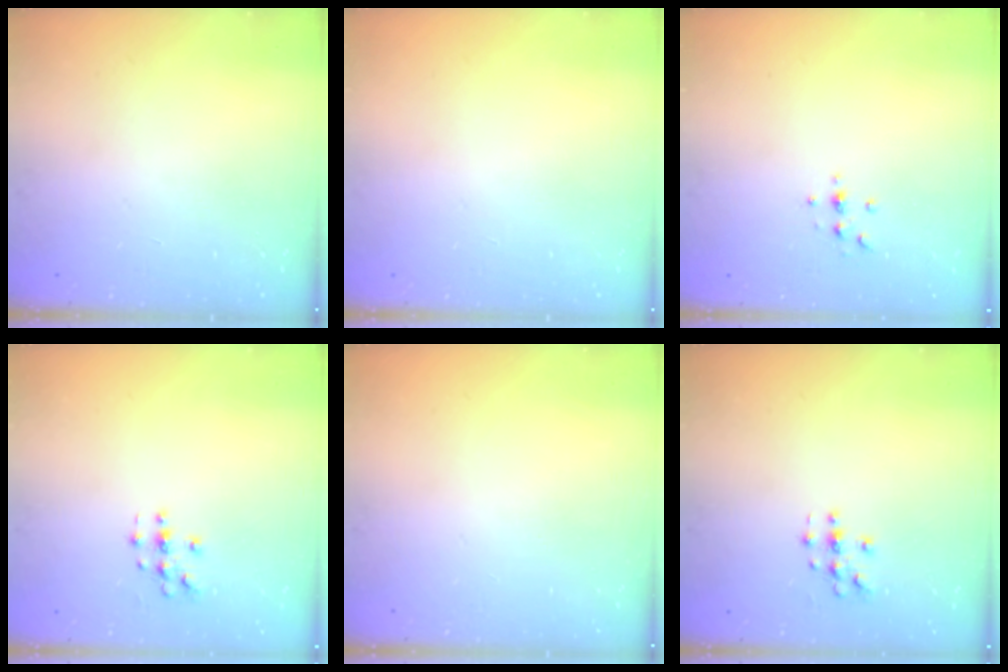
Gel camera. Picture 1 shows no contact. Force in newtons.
{"total": 0.0}
{"total": 2.3, "press": 2.2, "slide": 0.2}
{"total": 3.2, "press": 3.2, "slide": 0.2}
{"total": 0.0}
{"total": 3.2, "press": 3.2, "slide": 0.2}